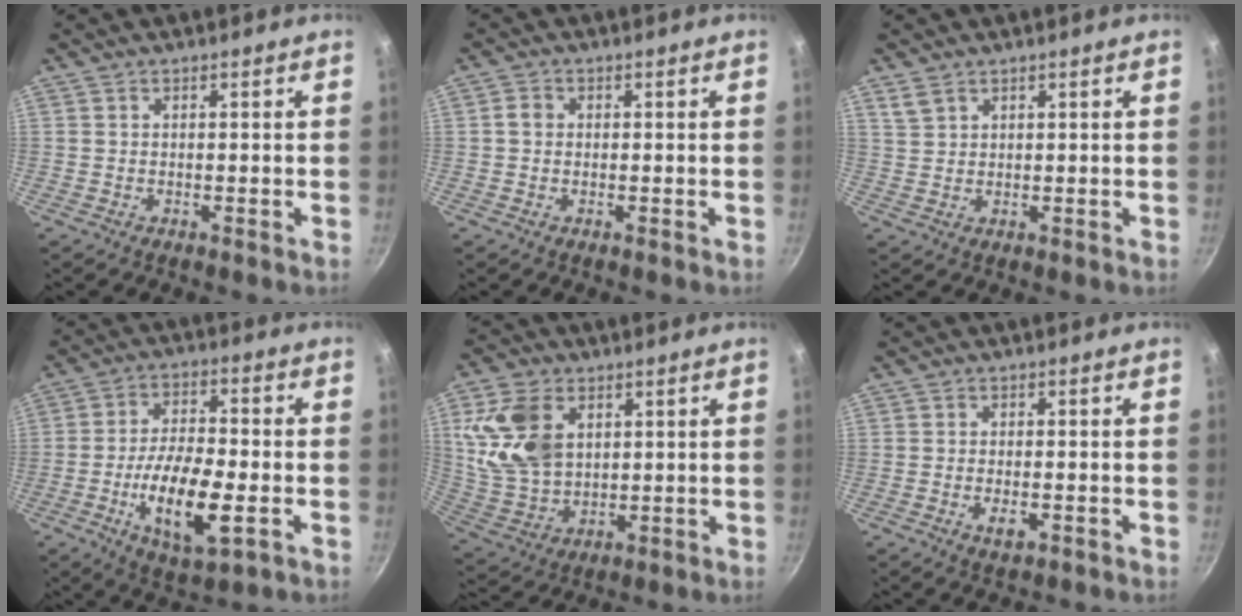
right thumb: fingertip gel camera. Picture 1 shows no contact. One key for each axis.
{"total": 1.8, "fx": 0.0, "fy": 1.6, "fz": 0.9, "tx": -0.011, "ty": 0.008, "tz": -0.003}
{"total": 2.7, "fx": 1.8, "fy": 1.6, "fz": 1.1, "tx": -0.018, "ty": 0.000, "tz": 0.040}
{"total": 14.4, "fx": -4.0, "fy": 5.5, "fz": 12.7, "tx": -0.226, "ty": 0.011, "tz": -0.070}
{"total": 14.6, "fx": 4.2, "fy": 10.1, "fz": 9.6, "tx": -0.168, "ty": -0.017, "tz": 0.096}
{"total": 2.7, "fx": -0.8, "fy": 1.2, "fz": 2.2, "tx": -0.042, "ty": -0.001, "tz": -0.014}